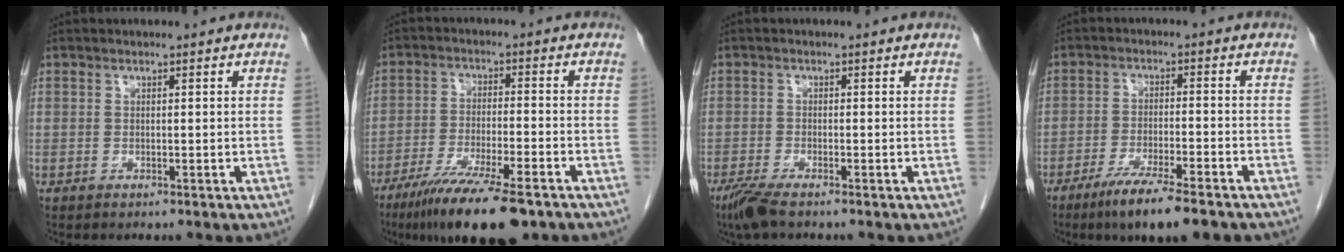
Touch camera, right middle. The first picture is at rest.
{"total": 14.2, "force": [-10.1, 1.9, 9.7], "torque": [-0.163, -0.037, -0.167]}
{"total": 3.5, "force": [-2.6, 0.4, 2.2], "torque": [-0.051, -0.011, -0.053]}
{"total": 11.1, "force": [-8.1, 1.2, 7.4], "torque": [-0.117, -0.023, -0.125]}